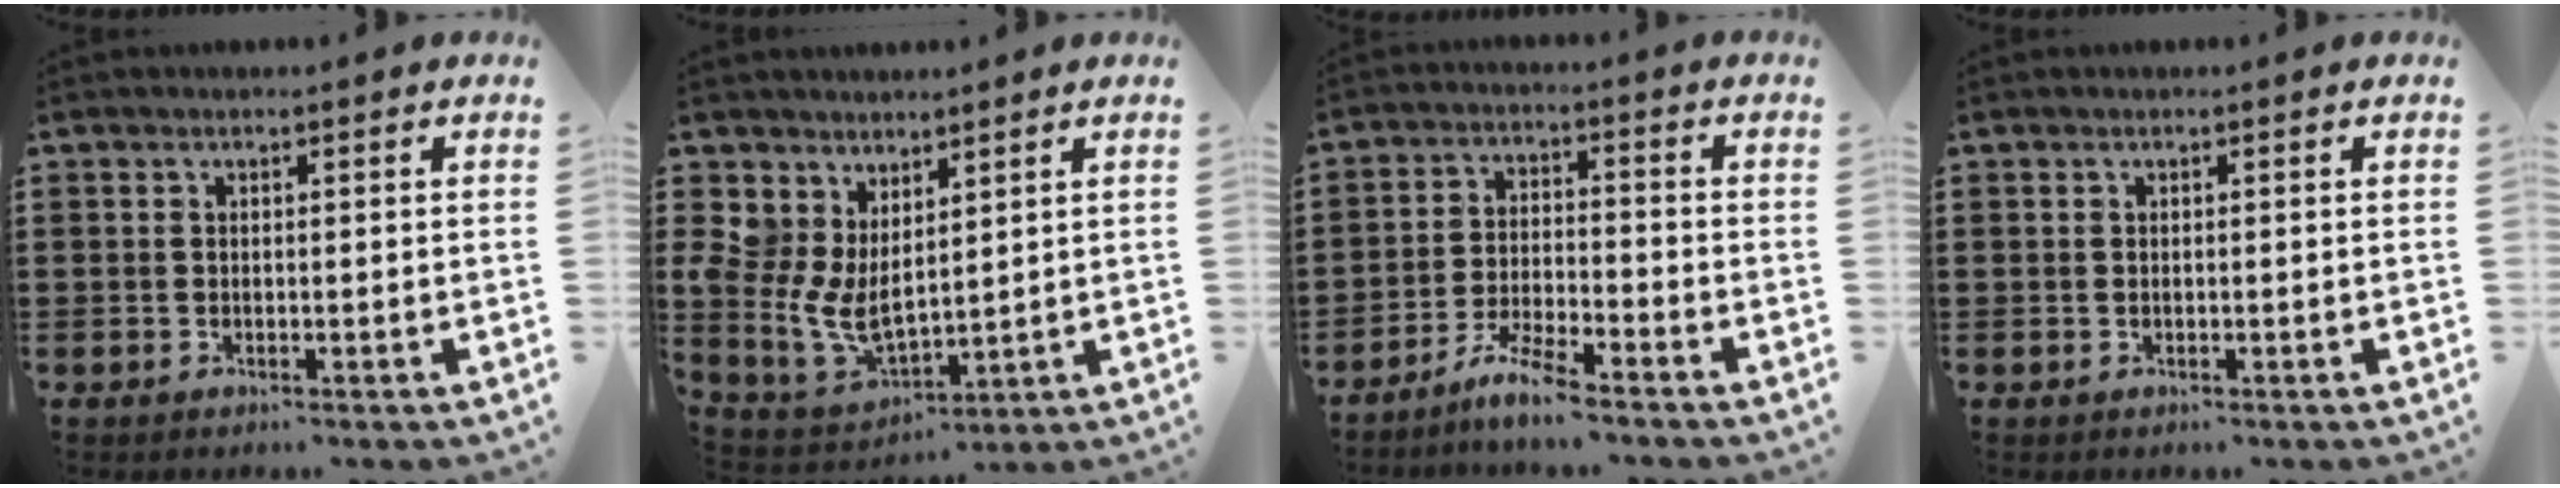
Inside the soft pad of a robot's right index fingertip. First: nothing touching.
{"total": 5.5, "force": [2.0, 3.6, 3.7], "torque": [-0.110, -0.027, 0.037]}
{"total": 5.3, "force": [-4.8, 0.0, 2.3], "torque": [-0.054, -0.005, -0.094]}
{"total": 0.0}